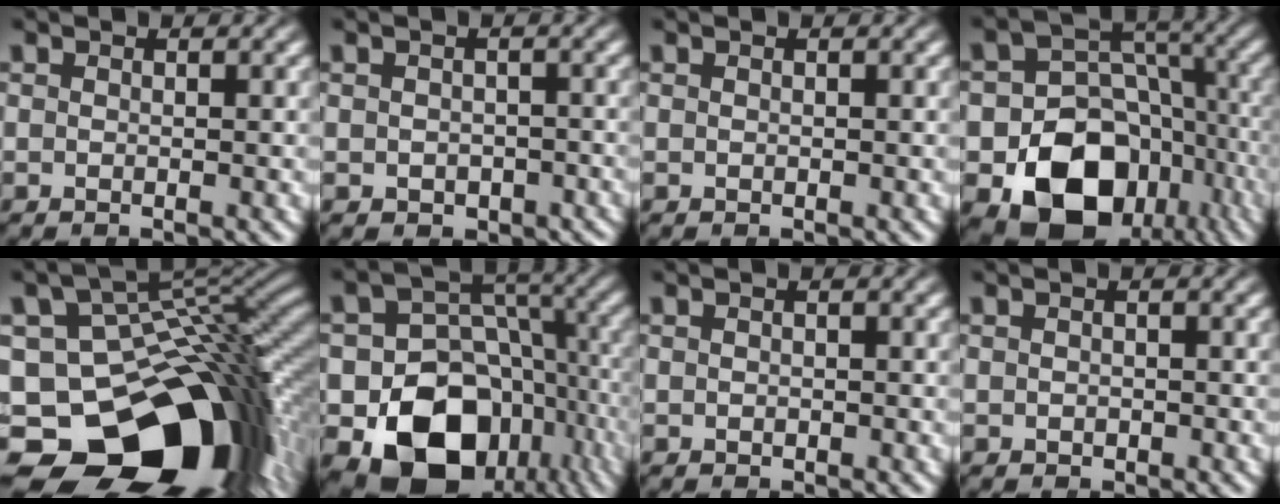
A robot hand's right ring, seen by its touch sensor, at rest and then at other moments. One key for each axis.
{"total": 3.4, "fx": -2.2, "fy": 2.4, "fz": 0.8, "tx": 0.000, "ty": -0.021, "tz": -0.021}
{"total": 0.0}
{"total": 17.3, "fx": -5.5, "fy": 13.2, "fz": 9.8, "tx": -0.173, "ty": -0.068, "tz": -0.063}
{"total": 30.2, "fx": -9.0, "fy": 19.6, "fz": 21.0, "tx": -0.335, "ty": -0.088, "tz": -0.107}
{"total": 19.2, "fx": -5.7, "fy": 14.6, "fz": 11.1, "tx": -0.200, "ty": -0.076, "tz": -0.065}
{"total": 0.5, "fx": -0.2, "fy": 0.5, "fz": 0.0, "tx": -0.002, "ty": -0.005, "tz": 0.002}
{"total": 0.8, "fx": -0.4, "fy": 0.7, "fz": 0.0, "tx": 0.000, "ty": -0.007, "tz": 0.001}